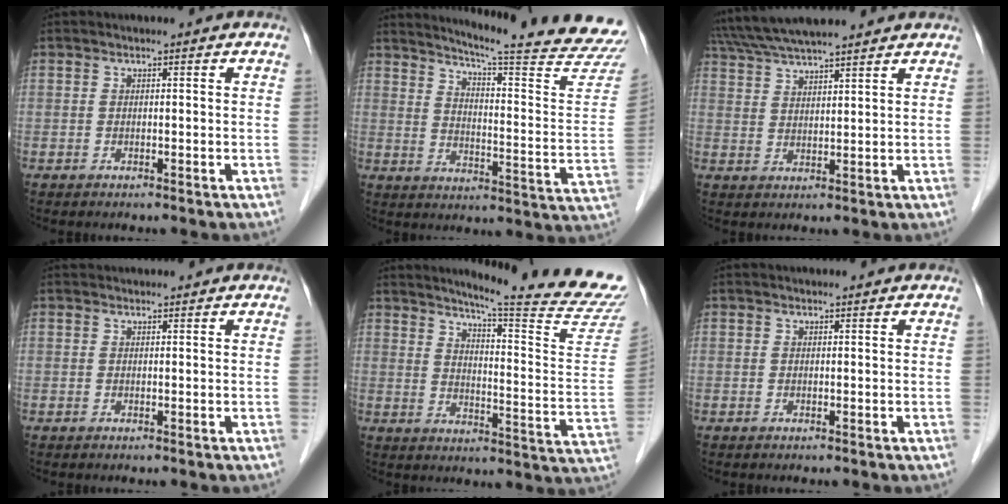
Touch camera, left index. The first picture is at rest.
{"total": 25.2, "force": [23.4, -1.0, 9.3], "torque": [-0.140, -0.125, 0.285]}
{"total": 13.3, "force": [11.9, 1.2, 6.0], "torque": [-0.115, 0.042, 0.196]}
{"total": 2.9, "force": [2.9, 0.4, 0.5], "torque": [-0.006, 0.029, 0.040]}
{"total": 22.1, "force": [20.0, -2.0, 9.4], "torque": [-0.140, -0.119, 0.243]}
{"total": 2.0, "force": [1.9, 0.2, 0.6], "torque": [-0.008, 0.017, 0.025]}